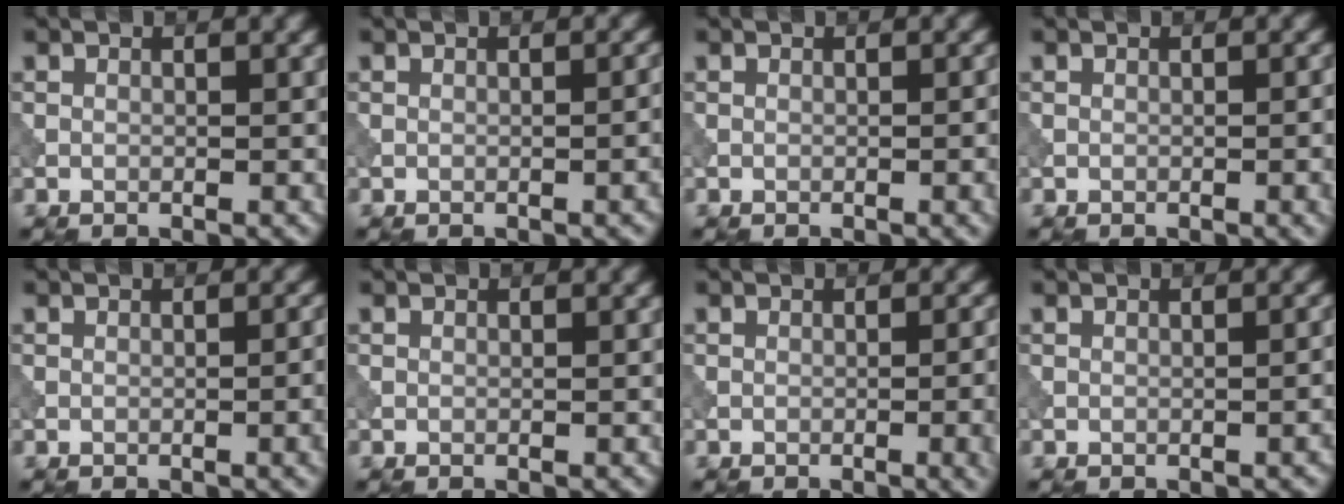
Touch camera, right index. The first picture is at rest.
{"total": 1.7, "force": [-0.1, 0.2, 1.7], "torque": [-0.022, 0.002, 0.000]}
{"total": 1.6, "force": [0.0, 0.2, 1.5], "torque": [-0.021, -0.001, 0.001]}
{"total": 1.9, "force": [0.0, 0.3, 1.9], "torque": [-0.025, -0.001, 0.001]}
{"total": 2.7, "force": [-0.1, 0.6, 2.6], "torque": [-0.031, 0.002, 0.000]}
{"total": 0.0}
{"total": 3.5, "force": [-0.3, 1.0, 3.4], "torque": [-0.036, 0.000, -0.004]}
{"total": 1.3, "force": [-0.1, 0.2, 1.3], "torque": [-0.018, 0.001, 0.001]}